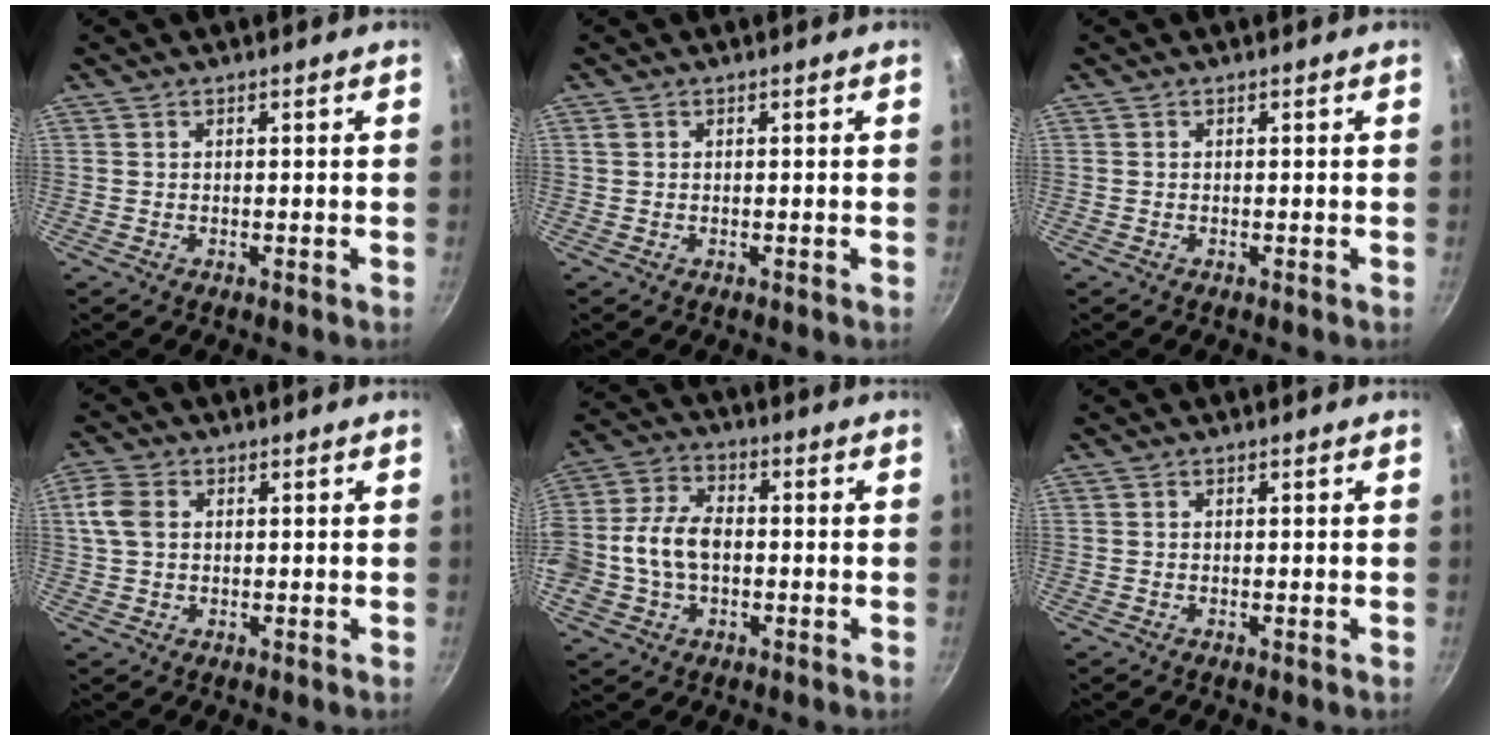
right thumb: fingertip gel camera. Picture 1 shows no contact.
{"total": 0.6, "force": [0.3, 0.4, 0.3], "torque": [-0.006, 0.001, 0.005]}
{"total": 0.0}
{"total": 5.1, "force": [0.9, 3.8, 3.3], "torque": [-0.065, 0.008, 0.013]}
{"total": 12.2, "force": [-1.2, 8.3, 8.8], "torque": [-0.166, 0.031, -0.036]}
{"total": 0.0}